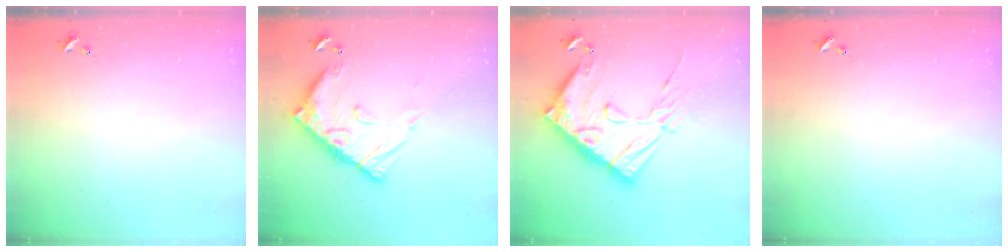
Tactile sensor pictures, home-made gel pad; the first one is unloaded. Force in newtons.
{"total": 14.4, "press": 14.4, "slide": 1.3}
{"total": 22.5, "press": 22.4, "slide": 2.1}
{"total": 0.0}